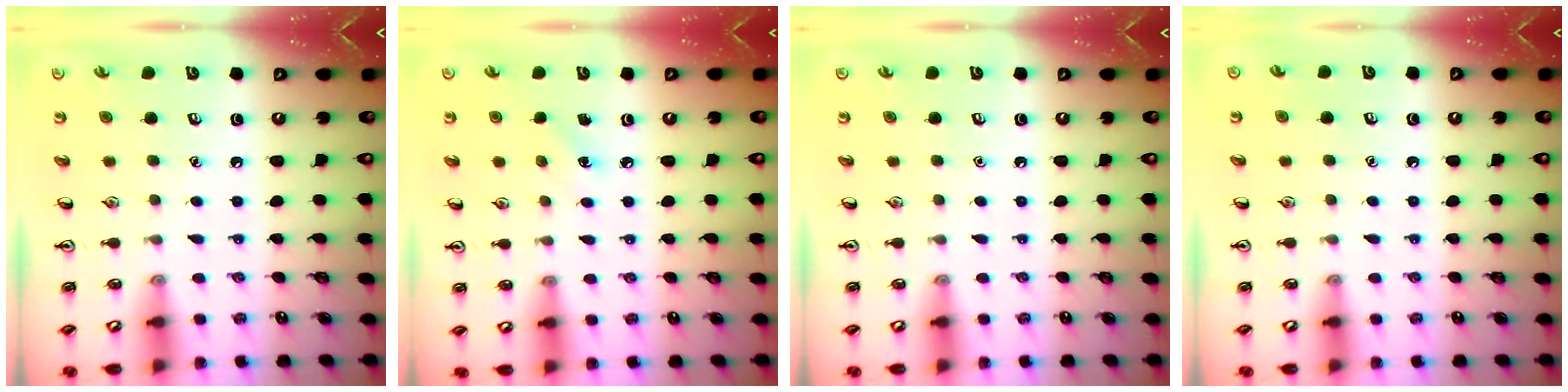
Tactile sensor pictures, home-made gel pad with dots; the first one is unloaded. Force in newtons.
{"total": 5.3, "press": 5.0, "slide": 1.6}
{"total": 0.0}
{"total": 0.0}